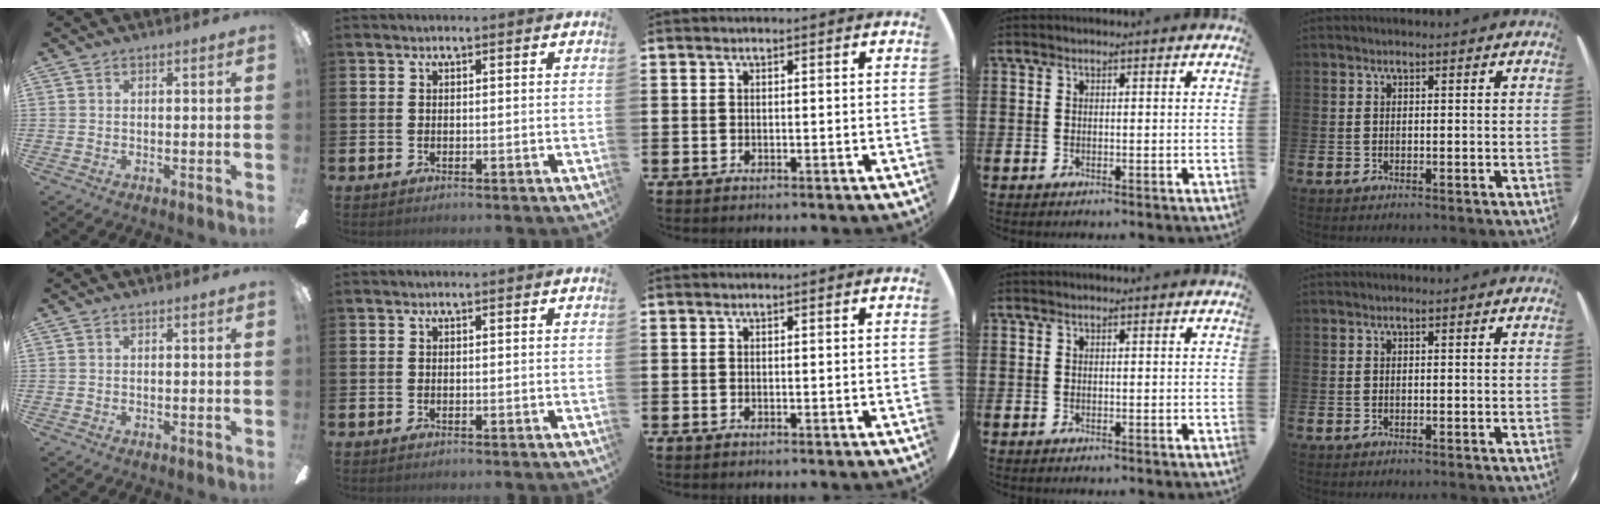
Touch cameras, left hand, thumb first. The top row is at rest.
{}